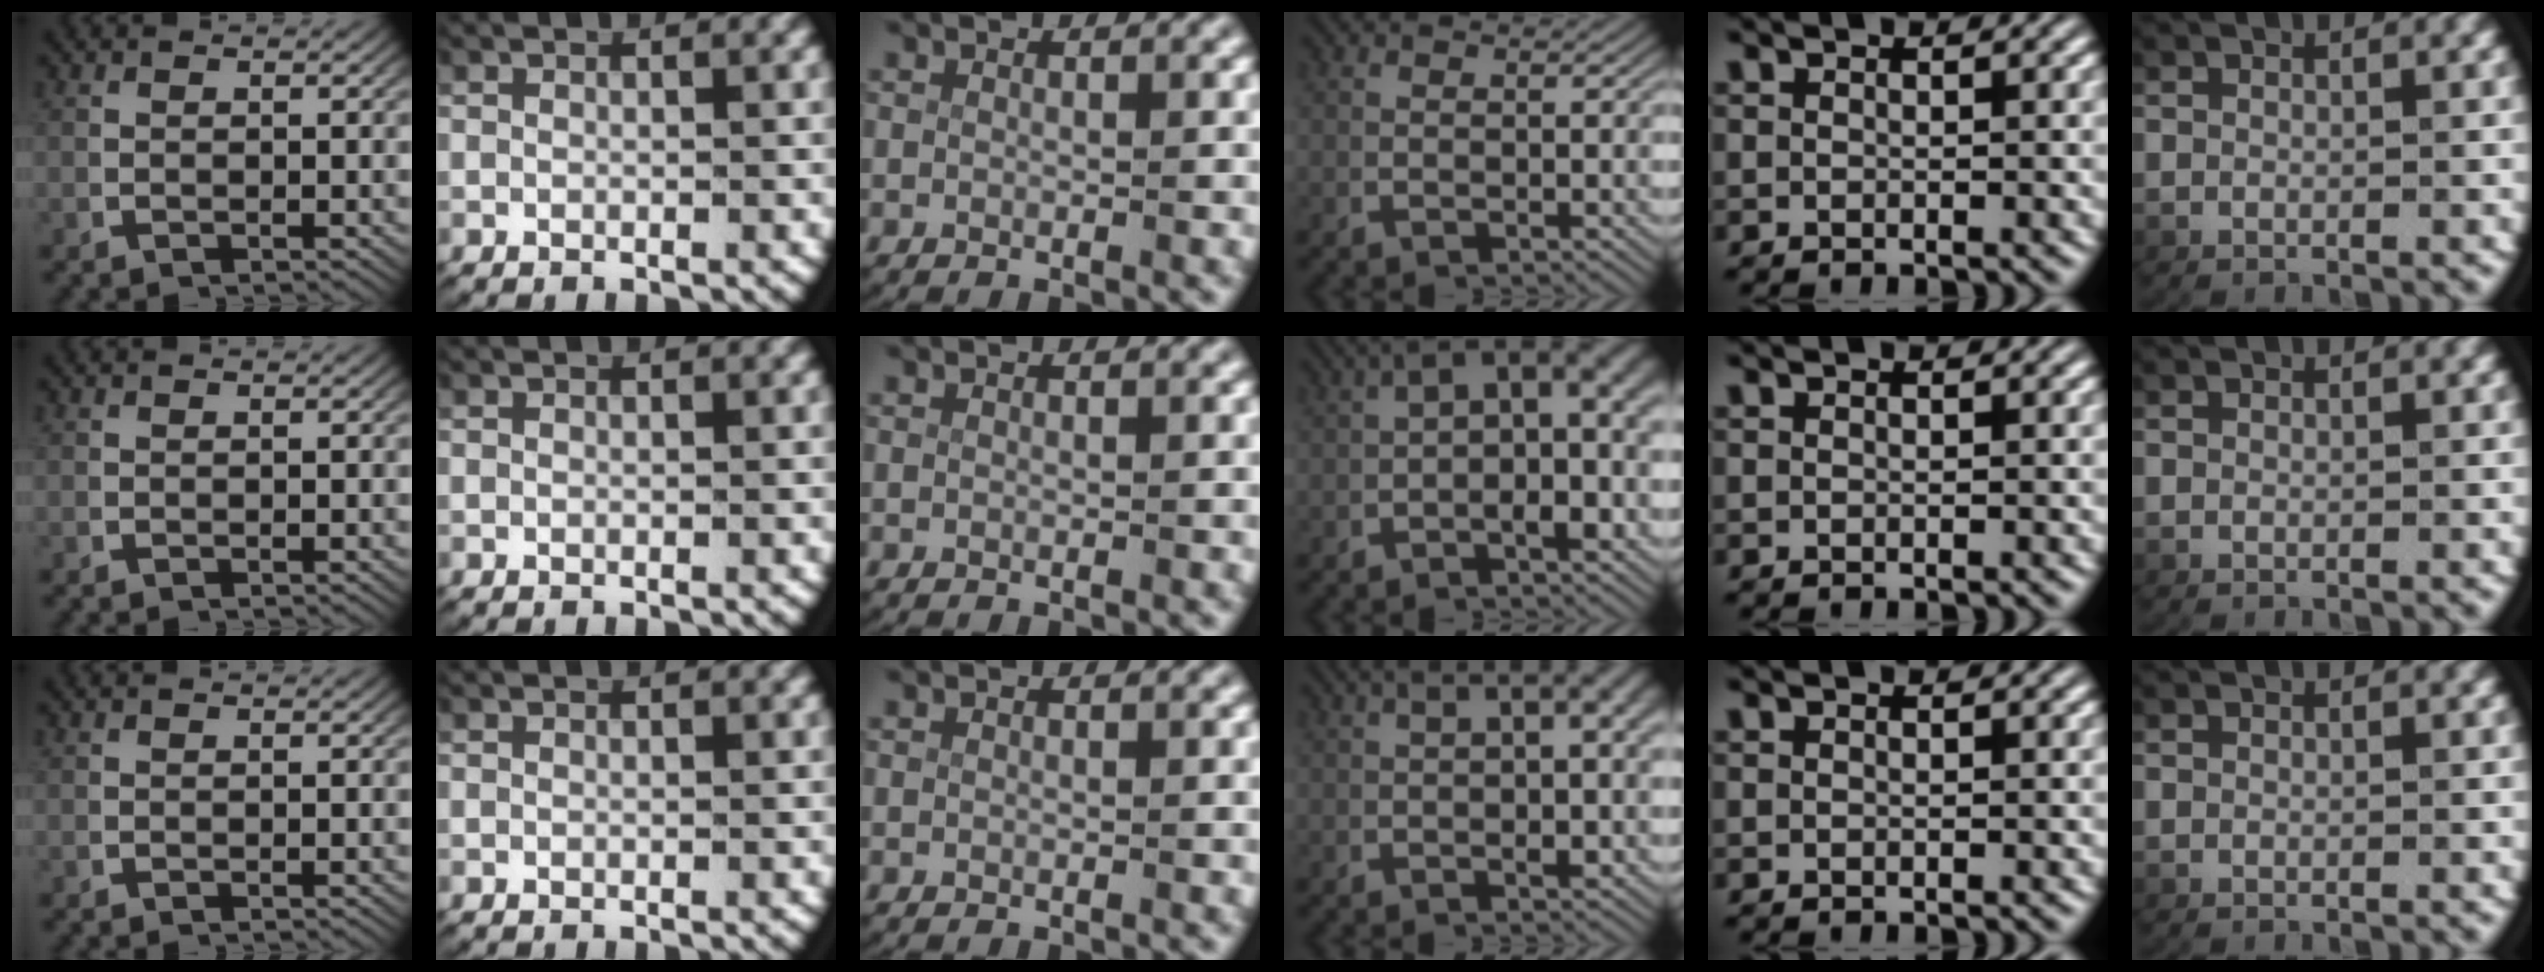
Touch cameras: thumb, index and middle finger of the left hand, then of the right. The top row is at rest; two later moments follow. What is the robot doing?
{"motion": "lift_and_place", "object": "map"}